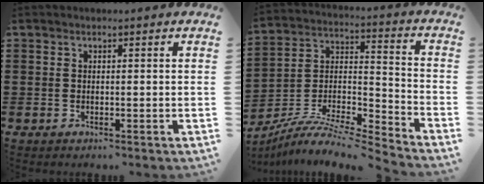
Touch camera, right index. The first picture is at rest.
{"total": 8.4, "force": [-7.5, 1.6, 3.4], "torque": [-0.076, 0.002, -0.154]}